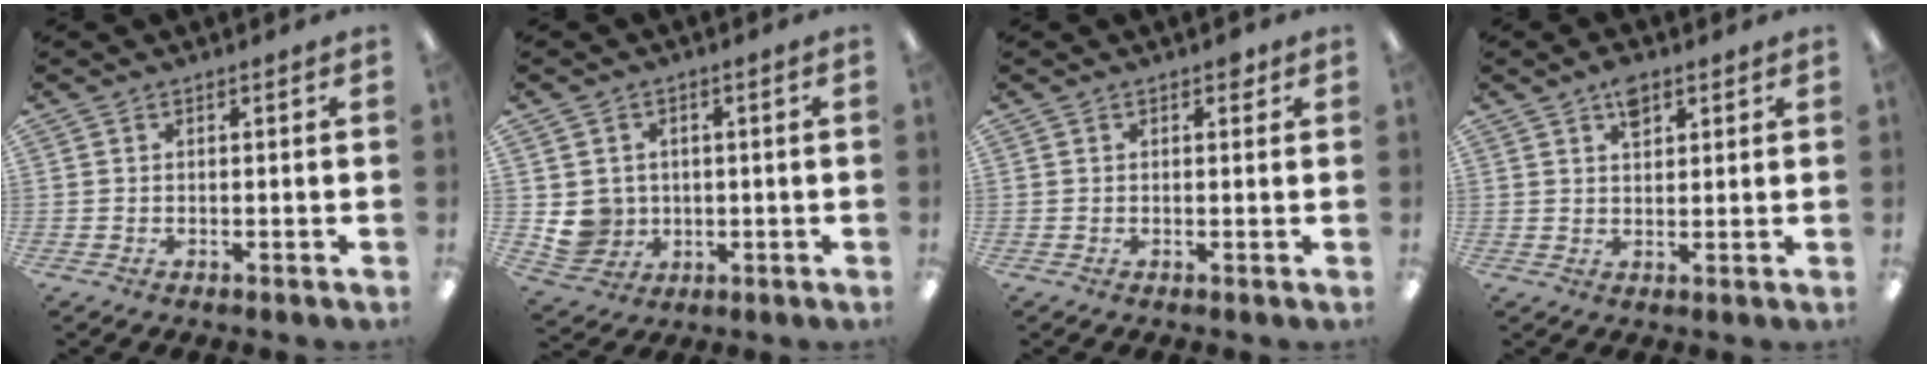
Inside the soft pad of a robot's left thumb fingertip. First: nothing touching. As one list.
[{"total": 6.7, "force": [0.3, 6.6, 1.4], "torque": [-0.038, 0.005, 0.014]}, {"total": 1.6, "force": [0.9, 0.9, 1.1], "torque": [-0.005, -0.003, 0.011]}, {"total": 4.5, "force": [2.7, 2.3, 2.7], "torque": [-0.036, -0.006, 0.044]}]